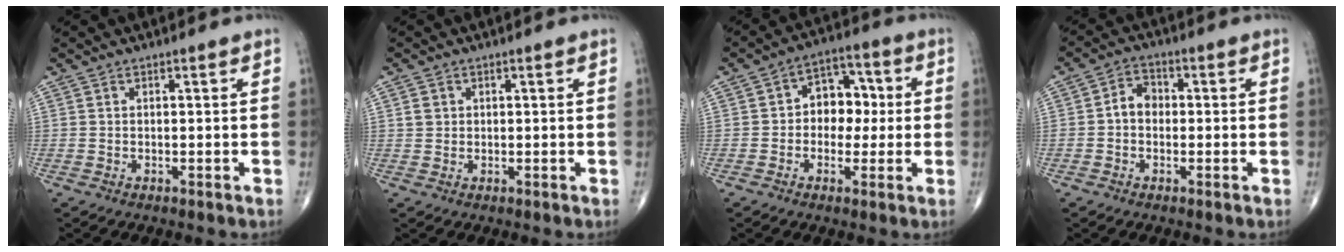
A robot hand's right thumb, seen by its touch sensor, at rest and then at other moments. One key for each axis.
{"total": 1.8, "fx": 0.5, "fy": 1.7, "fz": 0.6, "tx": -0.005, "ty": -0.001, "tz": 0.010}
{"total": 8.9, "fx": 0.3, "fy": 6.7, "fz": 5.9, "tx": -0.040, "ty": 0.027, "tz": -0.006}
{"total": 4.4, "fx": -0.4, "fy": 3.4, "fz": 2.7, "tx": -0.031, "ty": 0.019, "tz": -0.016}